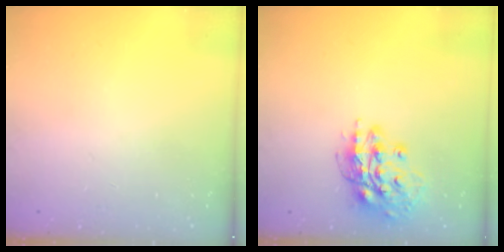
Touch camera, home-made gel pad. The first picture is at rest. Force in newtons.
{"total": 14.9, "press": 14.8, "slide": 1.5}